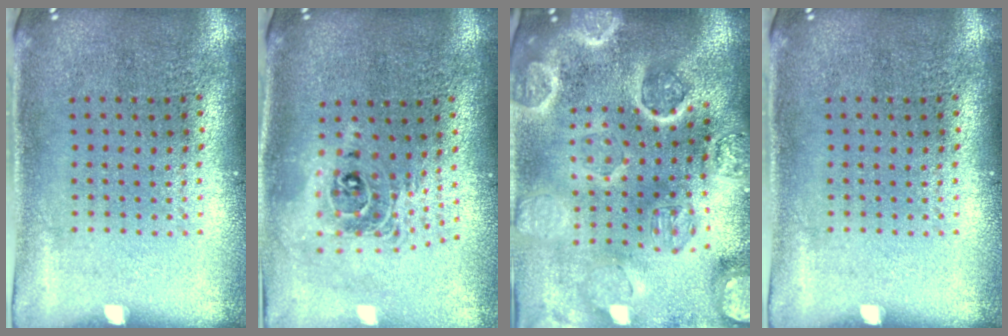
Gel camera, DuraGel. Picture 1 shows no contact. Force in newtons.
{"total": 1.9, "press": 1.5, "slide": 1.3}
{"total": 4.8, "press": 4.2, "slide": 2.3}
{"total": 0.0}